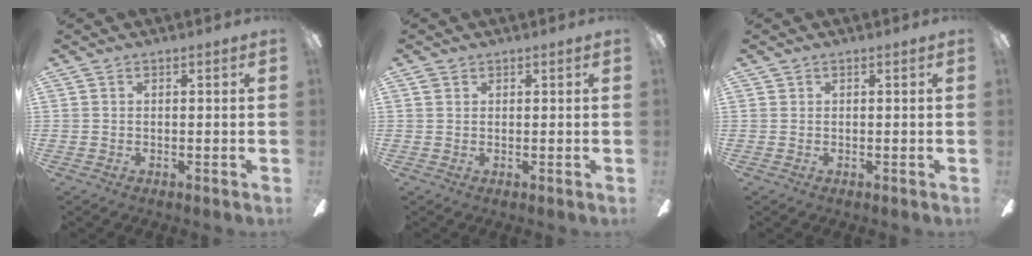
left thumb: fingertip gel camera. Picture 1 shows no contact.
{"total": 1.0, "force": [0.7, 0.6, 0.1], "torque": [-0.004, 0.002, 0.014]}
{"total": 0.0}